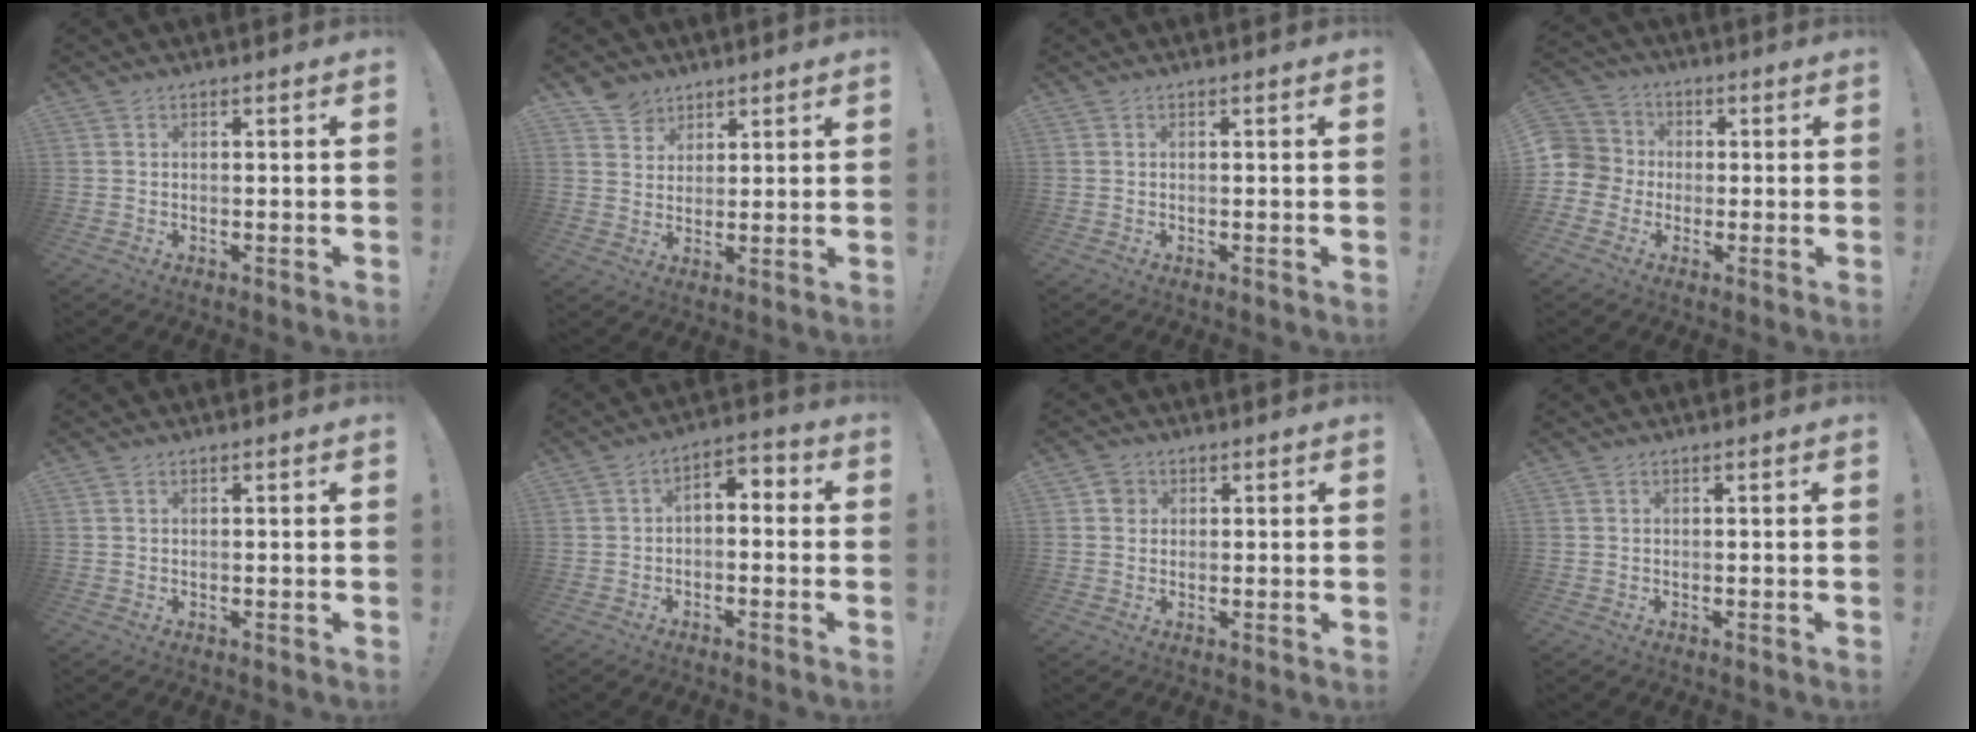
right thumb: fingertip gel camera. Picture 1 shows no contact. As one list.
[{"total": 5.9, "force": [4.2, 4.1, 0.4], "torque": [-0.006, -0.030, 0.082]}, {"total": 0.0}, {"total": 7.6, "force": [-1.3, 7.3, 1.6], "torque": [-0.036, 0.013, -0.024]}, {"total": 0.0}, {"total": 4.0, "force": [-2.3, 2.4, 2.3], "torque": [-0.028, 0.012, -0.042]}, {"total": 2.9, "force": [0.7, 2.7, 1.0], "torque": [-0.006, 0.002, 0.011]}, {"total": 0.0}]